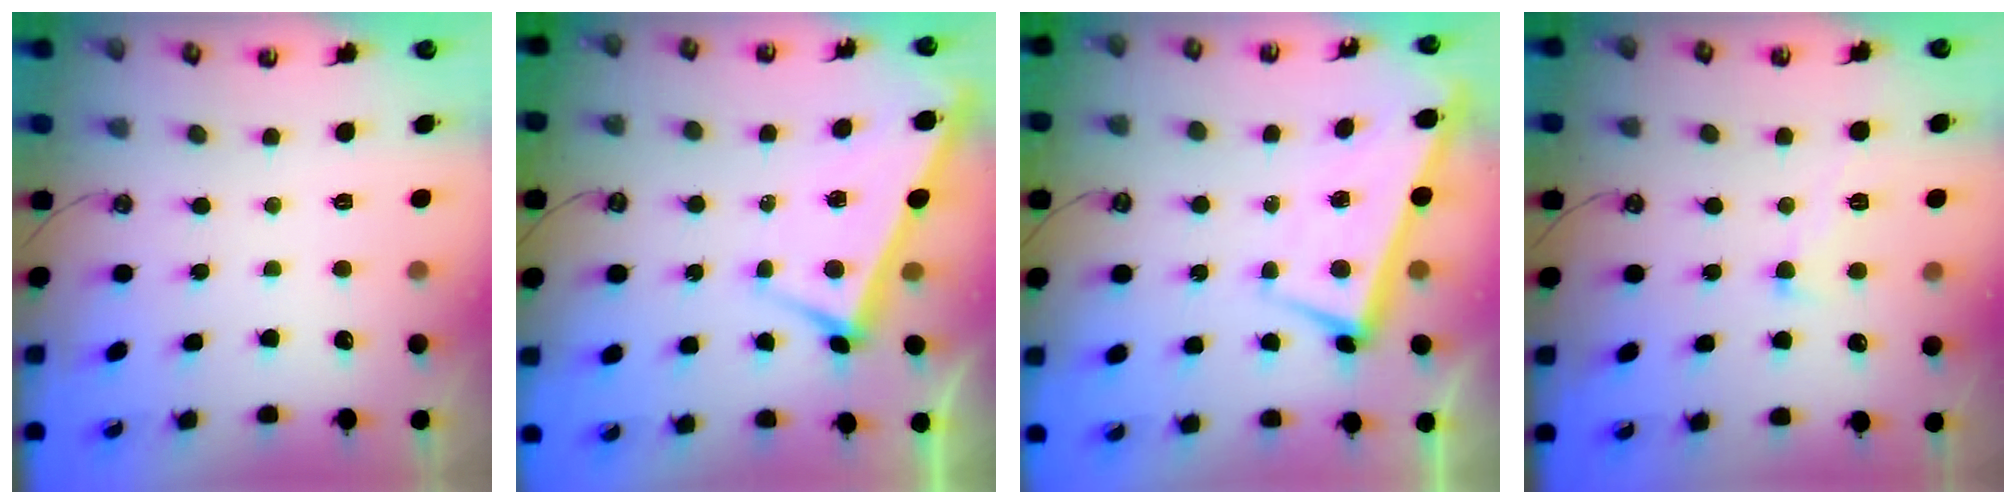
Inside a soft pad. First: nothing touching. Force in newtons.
{"total": 3.8, "press": 3.8, "slide": 0.2}
{"total": 1.6, "press": 0.6, "slide": 1.5}
{"total": 0.6, "press": 0.0, "slide": 0.6}